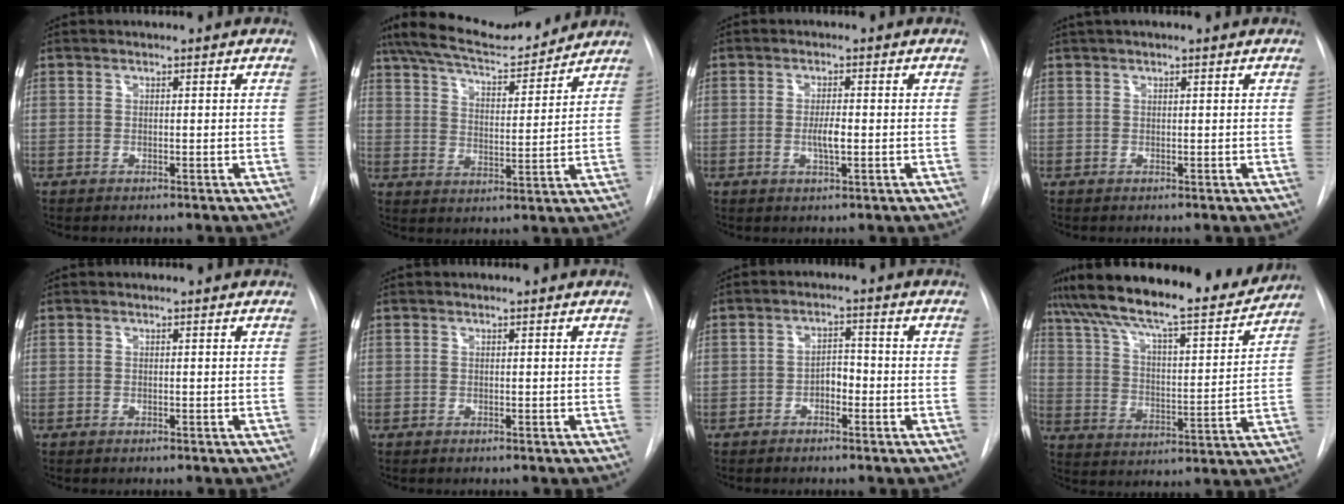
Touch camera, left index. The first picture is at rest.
{"total": 15.5, "force": [13.7, 3.0, 6.5], "torque": [-0.114, 0.017, 0.220]}
{"total": 2.7, "force": [-0.4, 0.5, 2.7], "torque": [-0.052, -0.002, -0.005]}
{"total": 2.9, "force": [2.2, 0.3, 1.9], "torque": [-0.030, 0.032, 0.035]}
{"total": 0.0}
{"total": 0.0}
{"total": 2.7, "force": [-1.2, 1.5, 1.8], "torque": [-0.022, 0.010, -0.023]}
{"total": 19.9, "force": [17.8, 2.0, 8.6], "torque": [-0.149, -0.002, 0.271]}